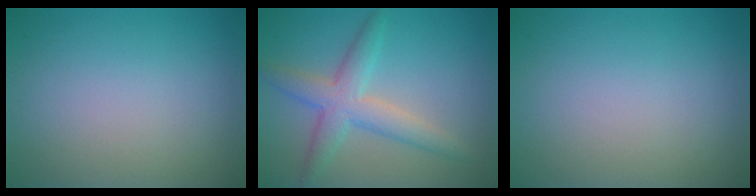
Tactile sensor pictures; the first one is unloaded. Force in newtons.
{"total": 4.3, "press": 4.3, "slide": 0.3}
{"total": 0.0}